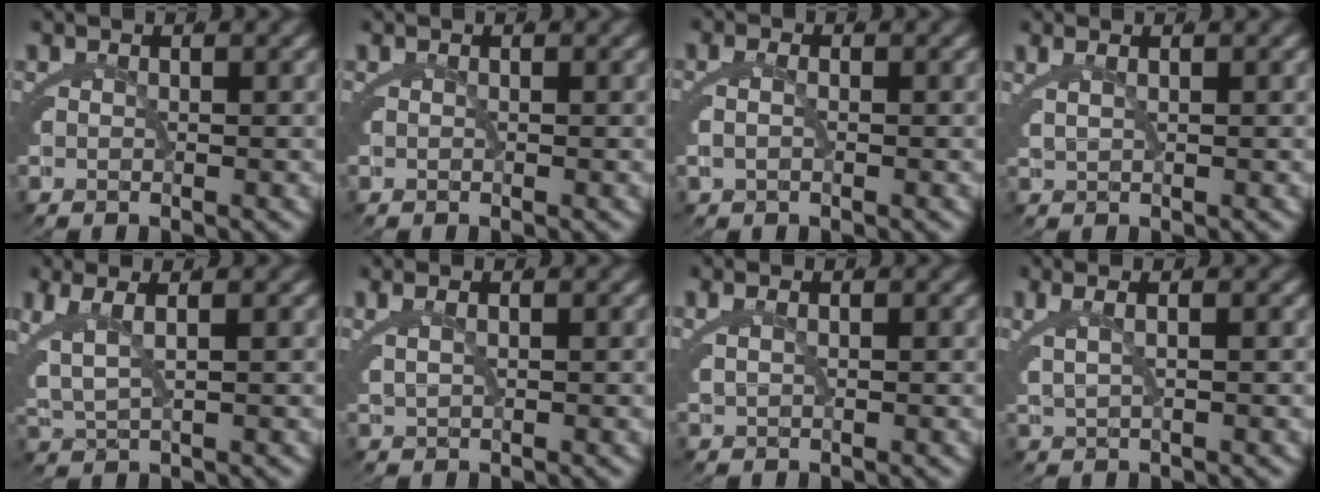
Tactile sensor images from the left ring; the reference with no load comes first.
{"total": 0.0}
{"total": 1.6, "force": [-0.2, 0.9, 1.3], "torque": [-0.030, 0.004, -0.006]}
{"total": 1.3, "force": [0.9, 0.1, 0.9], "torque": [-0.016, 0.007, 0.020]}
{"total": 3.8, "force": [1.2, 1.4, 3.3], "torque": [-0.077, 0.001, 0.032]}
{"total": 1.5, "force": [0.9, 0.1, 1.2], "torque": [-0.021, 0.008, 0.019]}
{"total": 0.9, "force": [0.5, 0.1, 0.8], "torque": [-0.018, 0.005, 0.012]}
{"total": 2.6, "force": [1.2, 0.2, 2.3], "torque": [-0.040, 0.013, 0.022]}